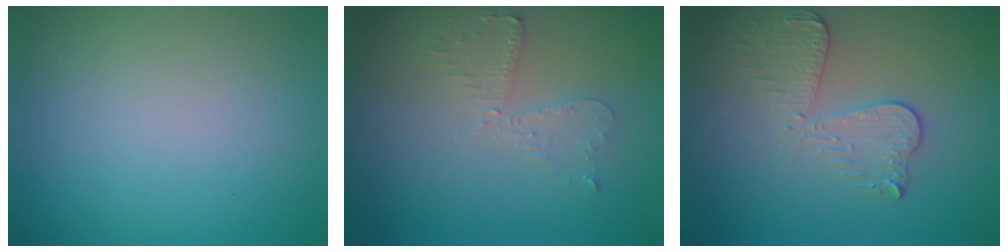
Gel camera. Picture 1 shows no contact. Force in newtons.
{"total": 2.2, "press": 2.2, "slide": 0.5}
{"total": 3.6, "press": 3.2, "slide": 1.7}